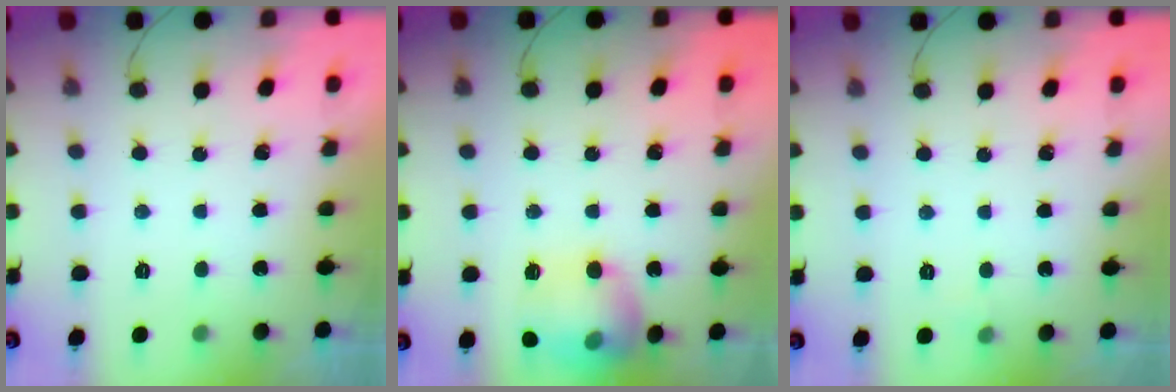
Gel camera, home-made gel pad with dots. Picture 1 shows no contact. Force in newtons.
{"total": 15.7, "press": 15.7, "slide": 1.3}
{"total": 2.3, "press": 2.1, "slide": 0.9}